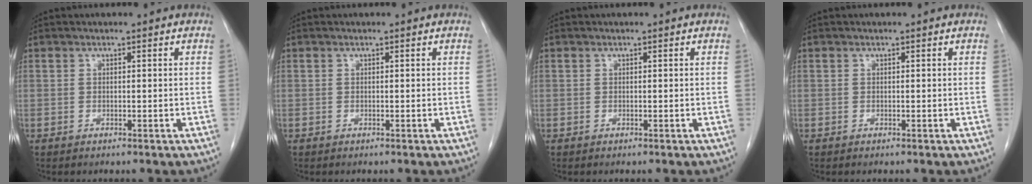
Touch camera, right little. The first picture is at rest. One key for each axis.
{"total": 0.0}
{"total": 0.0}
{"total": 0.0}